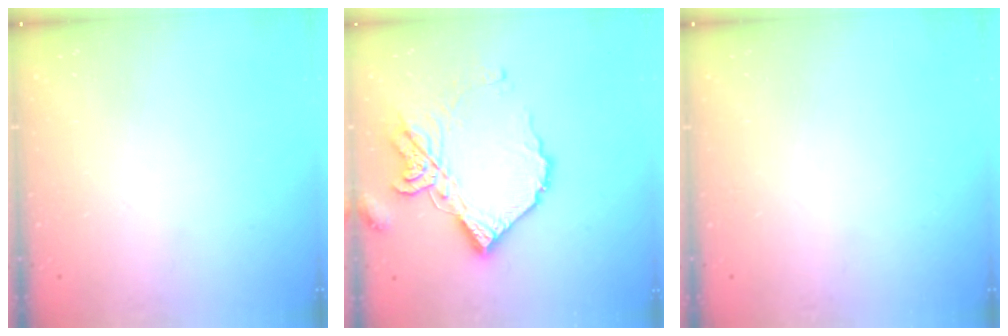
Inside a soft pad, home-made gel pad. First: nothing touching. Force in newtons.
{"total": 17.0, "press": 16.8, "slide": 2.1}
{"total": 0.0}